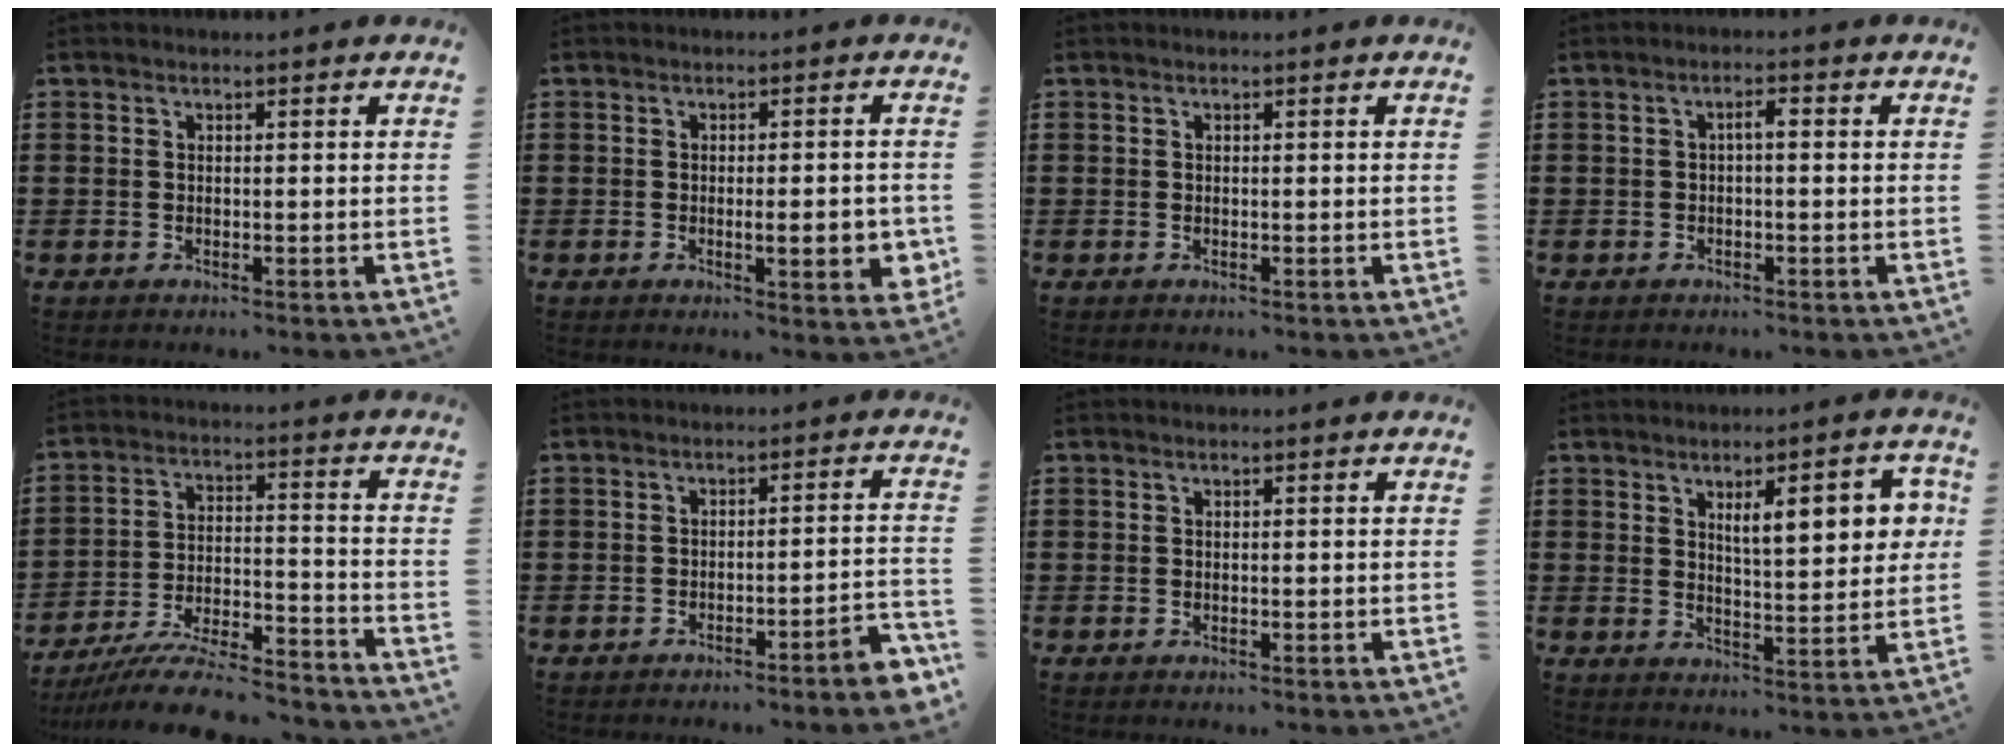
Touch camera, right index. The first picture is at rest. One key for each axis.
{"total": 5.1, "fx": -1.0, "fy": 1.2, "fz": 4.9, "tx": -0.062, "ty": -0.007, "tz": -0.018}
{"total": 0.0}
{"total": 1.7, "fx": -0.2, "fy": 0.4, "fz": 1.6, "tx": -0.032, "ty": 0.004, "tz": -0.006}
{"total": 9.8, "fx": -8.9, "fy": 1.5, "fz": 3.9, "tx": -0.064, "ty": 0.023, "tz": -0.172}
{"total": 3.3, "fx": -2.9, "fy": -0.3, "fz": 1.6, "tx": -0.027, "ty": -0.008, "tz": -0.060}
{"total": 0.0}
{"total": 8.3, "fx": 3.1, "fy": 2.5, "fz": 7.3, "tx": -0.111, "ty": -0.003, "tz": 0.045}